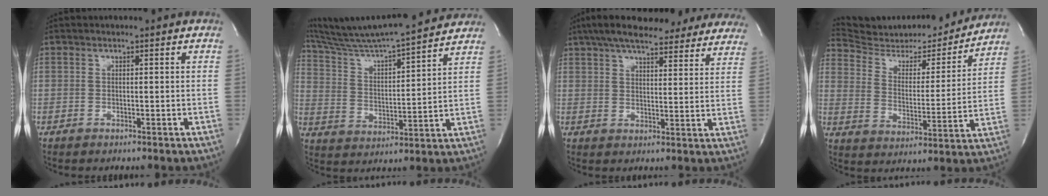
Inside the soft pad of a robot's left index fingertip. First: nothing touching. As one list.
[{"total": 23.1, "force": [20.9, 1.5, 9.6], "torque": [-0.169, 0.012, 0.316]}, {"total": 25.3, "force": [21.1, 6.5, 12.3], "torque": [-0.199, 0.026, 0.260]}, {"total": 20.0, "force": [19.0, 3.5, 5.2], "torque": [-0.077, -0.019, 0.277]}]